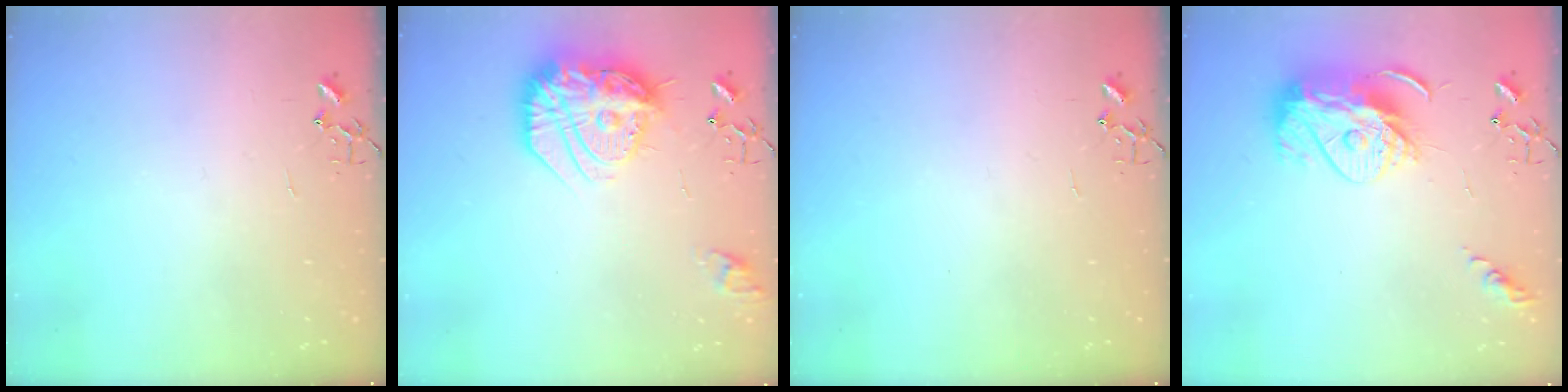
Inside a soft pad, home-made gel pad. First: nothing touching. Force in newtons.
{"total": 20.9, "press": 20.8, "slide": 1.7}
{"total": 0.0}
{"total": 14.0, "press": 13.9, "slide": 1.4}